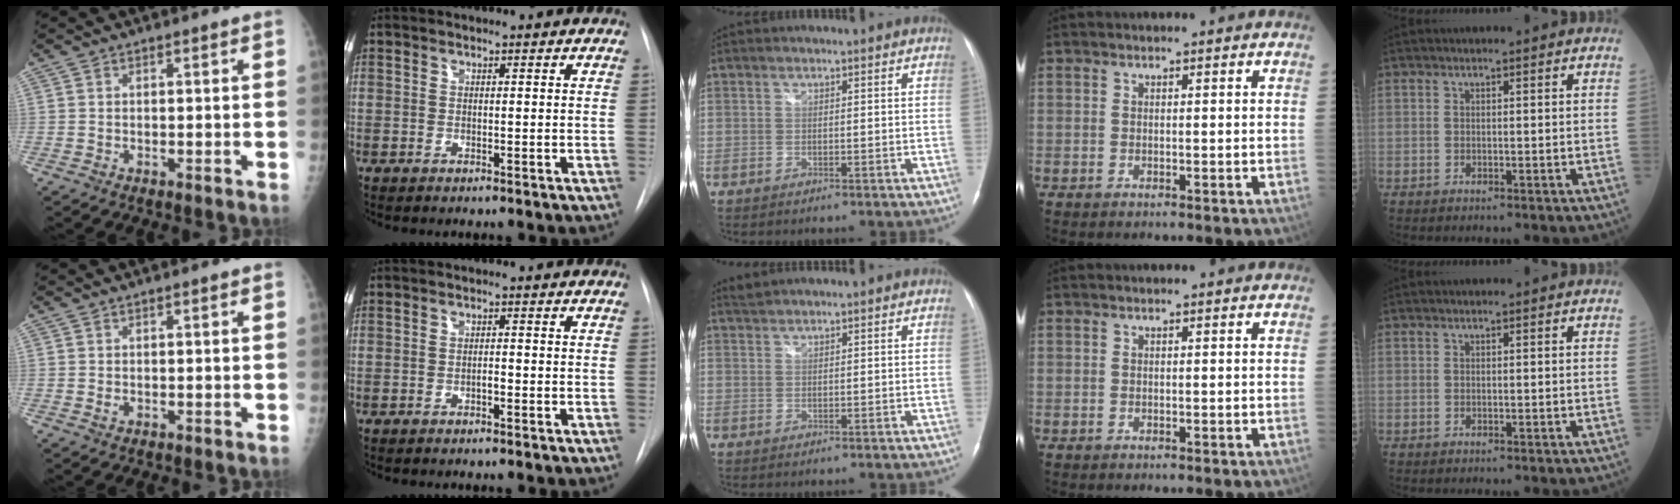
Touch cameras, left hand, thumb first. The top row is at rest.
{"thumb": {"total": 0.7, "force": [0.1, 0.5, 0.6], "torque": [-0.005, 0.000, 0.003]}, "index": {"total": 0.7, "force": [-0.4, 0.2, 0.6], "torque": [-0.009, 0.002, -0.008]}, "middle": {"total": 1.0, "force": [0.9, -0.2, 0.0], "torque": [-0.006, 0.010, 0.025]}}